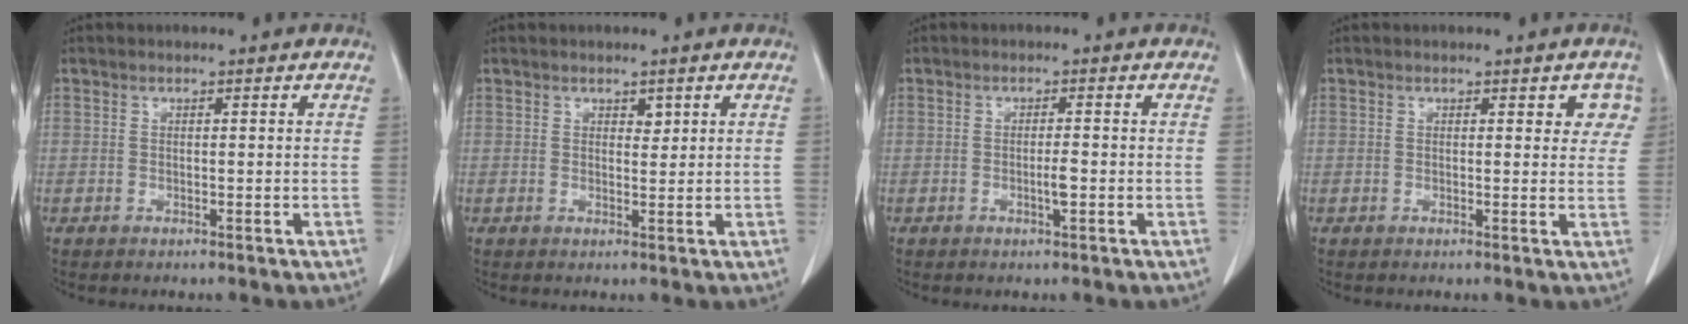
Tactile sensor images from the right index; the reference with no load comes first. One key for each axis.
{"total": 1.2, "fx": 0.7, "fy": 0.7, "fz": 0.7, "tx": -0.006, "ty": -0.004, "tz": 0.010}
{"total": 1.7, "fx": -0.5, "fy": 0.1, "fz": 1.7, "tx": -0.031, "ty": -0.001, "tz": -0.008}
{"total": 3.2, "fx": 1.5, "fy": 1.8, "fz": 2.2, "tx": -0.005, "ty": 0.004, "tz": 0.009}